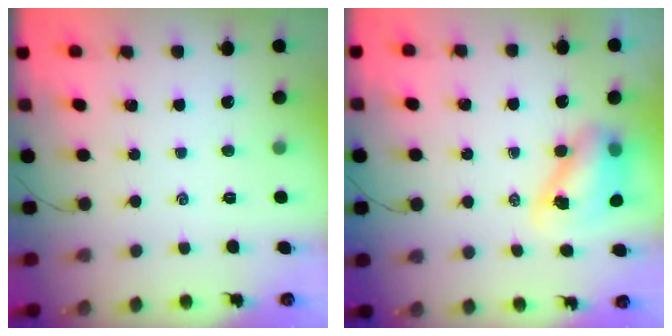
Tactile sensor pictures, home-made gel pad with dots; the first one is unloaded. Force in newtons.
{"total": 8.5, "press": 8.3, "slide": 1.8}